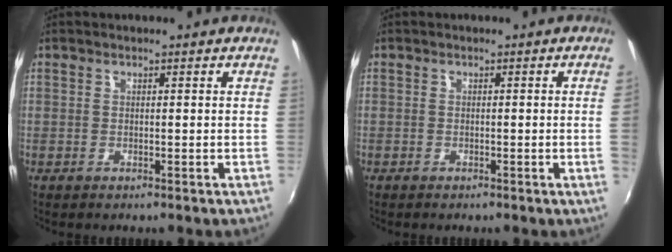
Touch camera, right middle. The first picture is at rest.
{"total": 1.4, "force": [-0.1, -0.9, 1.1], "torque": [-0.009, -0.011, 0.001]}